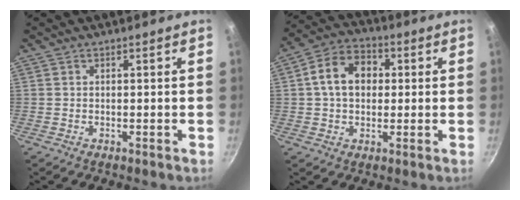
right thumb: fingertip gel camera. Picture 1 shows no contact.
{"total": 10.5, "force": [1.4, 7.8, 6.9], "torque": [-0.092, 0.022, 0.009]}